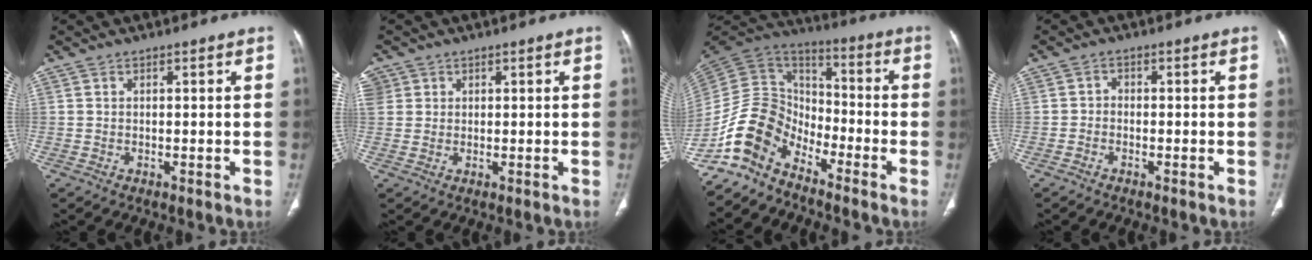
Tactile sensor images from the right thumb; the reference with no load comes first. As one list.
[{"total": 4.4, "force": [1.6, 4.0, 1.1], "torque": [-0.021, 0.011, 0.040]}, {"total": 12.5, "force": [-8.8, 7.3, 5.0], "torque": [-0.079, 0.090, -0.184]}, {"total": 1.2, "force": [-0.7, 0.8, 0.4], "torque": [0.003, 0.008, -0.018]}]